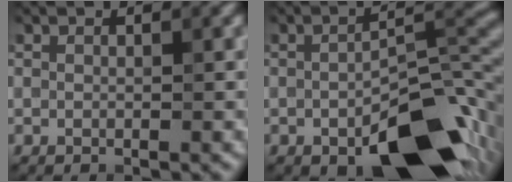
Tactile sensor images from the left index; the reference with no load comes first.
{"total": 10.5, "force": [-5.0, 4.2, 8.2], "torque": [-0.127, -0.002, -0.075]}